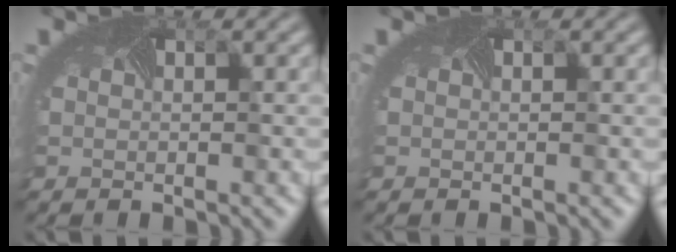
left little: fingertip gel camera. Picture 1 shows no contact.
{"total": 0.0}